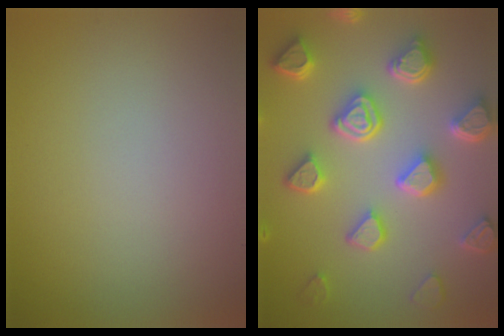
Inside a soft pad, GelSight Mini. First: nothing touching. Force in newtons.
{"total": 7.0, "press": 5.7, "slide": 4.1}